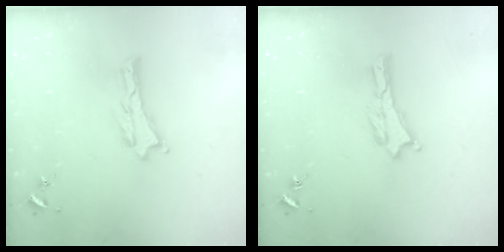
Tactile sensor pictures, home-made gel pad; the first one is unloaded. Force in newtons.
{"total": 0.0}